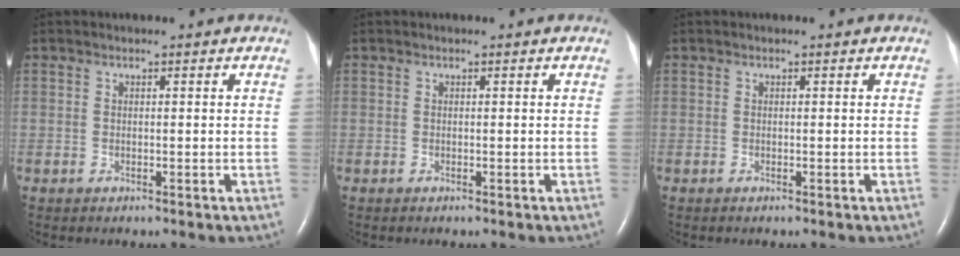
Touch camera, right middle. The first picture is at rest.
{"total": 0.0}
{"total": 0.0}